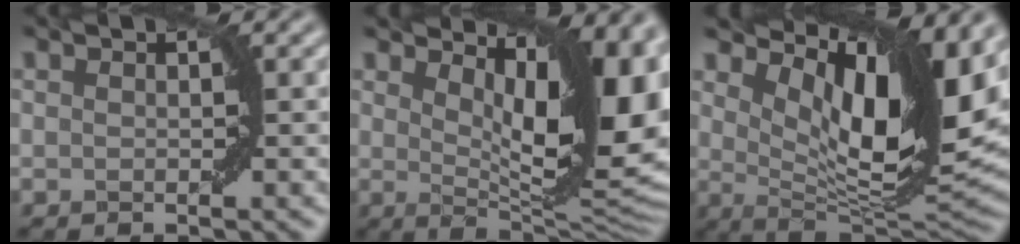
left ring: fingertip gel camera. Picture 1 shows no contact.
{"total": 12.9, "force": [4.2, 4.7, 11.3], "torque": [-0.133, -0.006, 0.074]}
{"total": 13.8, "force": [5.8, 4.9, 11.5], "torque": [-0.167, -0.001, 0.104]}